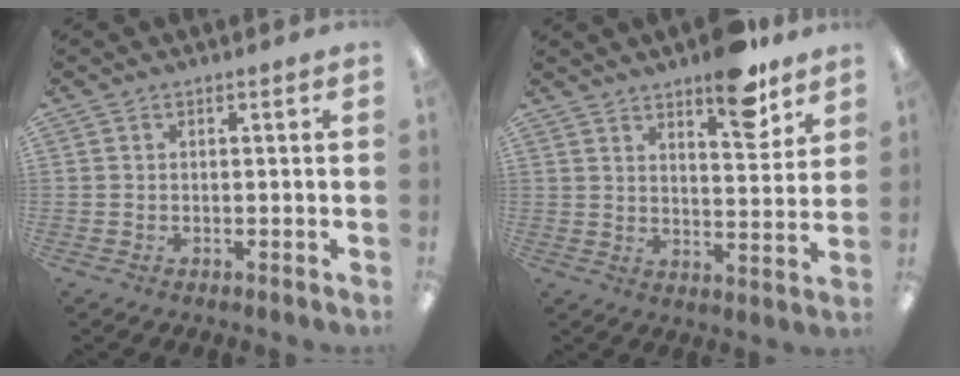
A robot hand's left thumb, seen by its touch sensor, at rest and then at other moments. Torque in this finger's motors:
{"motor_torque": [1.19, 0.60, 0.68, -0.62, 0.15]}